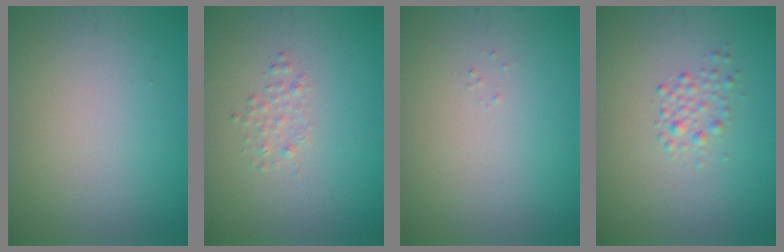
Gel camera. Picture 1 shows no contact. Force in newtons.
{"total": 1.0, "press": 1.0, "slide": 0.1}
{"total": 0.0}
{"total": 1.6, "press": 1.6, "slide": 0.1}